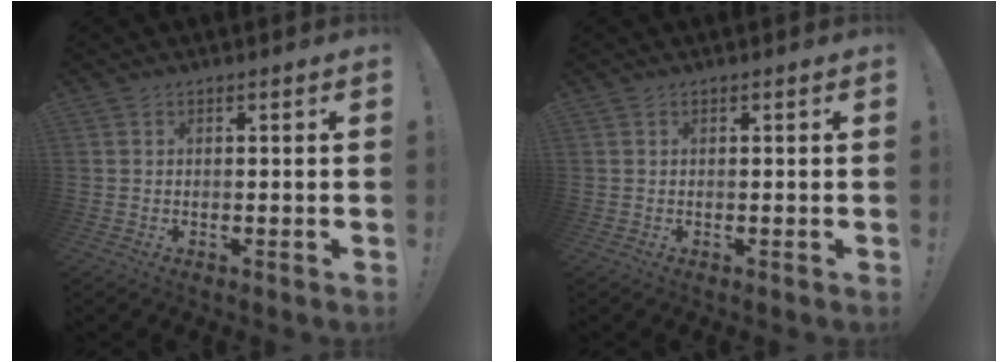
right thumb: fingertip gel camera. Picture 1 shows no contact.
{"total": 0.0}